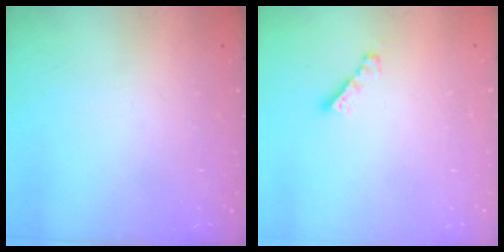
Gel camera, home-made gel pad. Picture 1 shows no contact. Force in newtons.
{"total": 2.7, "press": 2.7, "slide": 0.3}